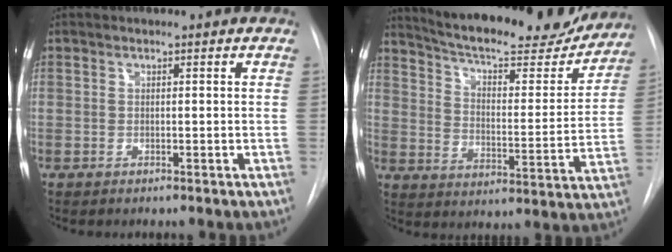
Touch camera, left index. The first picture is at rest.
{"total": 23.4, "force": [20.9, 5.0, 9.2], "torque": [-0.149, -0.023, 0.285]}